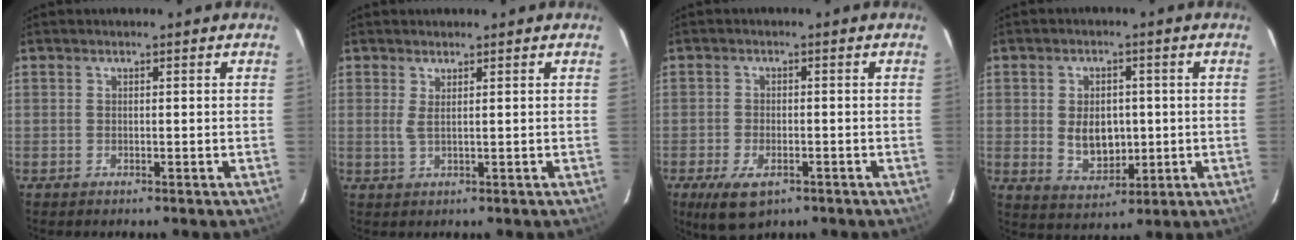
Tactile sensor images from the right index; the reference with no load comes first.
{"total": 1.7, "force": [0.8, 0.1, 1.5], "torque": [-0.031, -0.002, 0.013]}
{"total": 7.1, "force": [-4.0, 3.5, 4.7], "torque": [-0.109, -0.022, -0.069]}
{"total": 7.8, "force": [-0.1, 5.5, 5.6], "torque": [-0.103, -0.003, 0.014]}